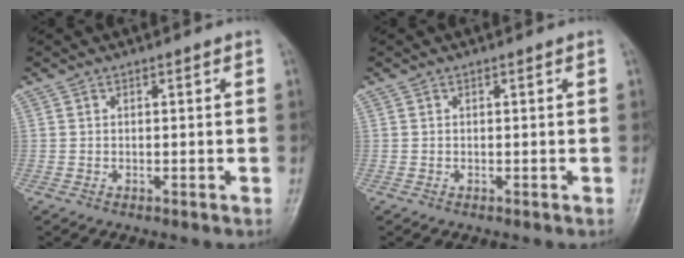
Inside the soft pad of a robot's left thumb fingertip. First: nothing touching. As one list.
[{"total": 0.0}]